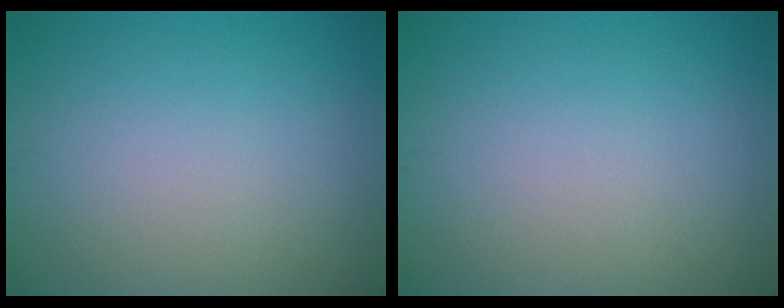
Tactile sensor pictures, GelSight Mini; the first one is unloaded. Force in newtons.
{"total": 0.0}